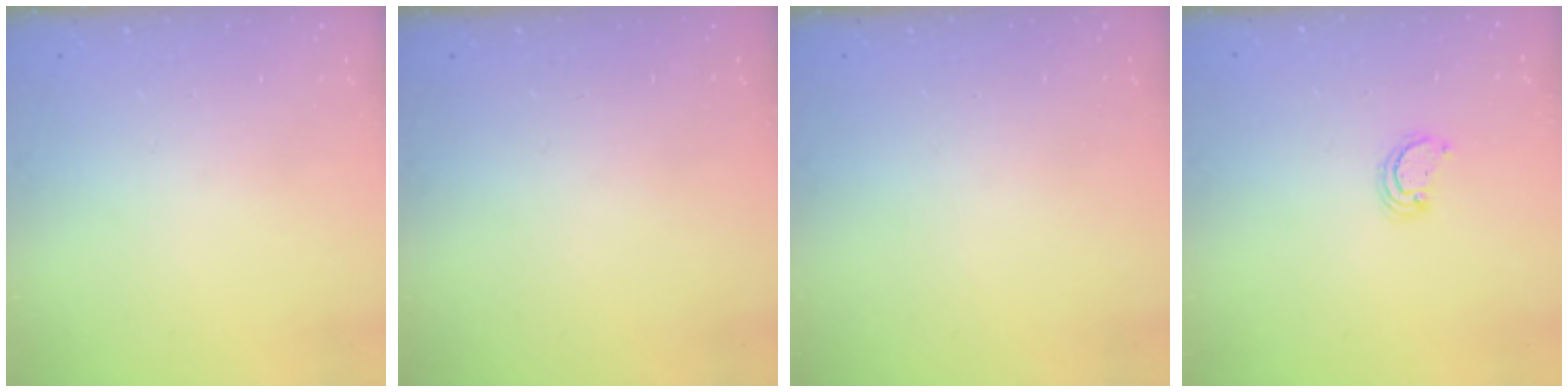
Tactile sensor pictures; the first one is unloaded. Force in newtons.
{"total": 0.0}
{"total": 0.0}
{"total": 2.3, "press": 2.3, "slide": 0.2}